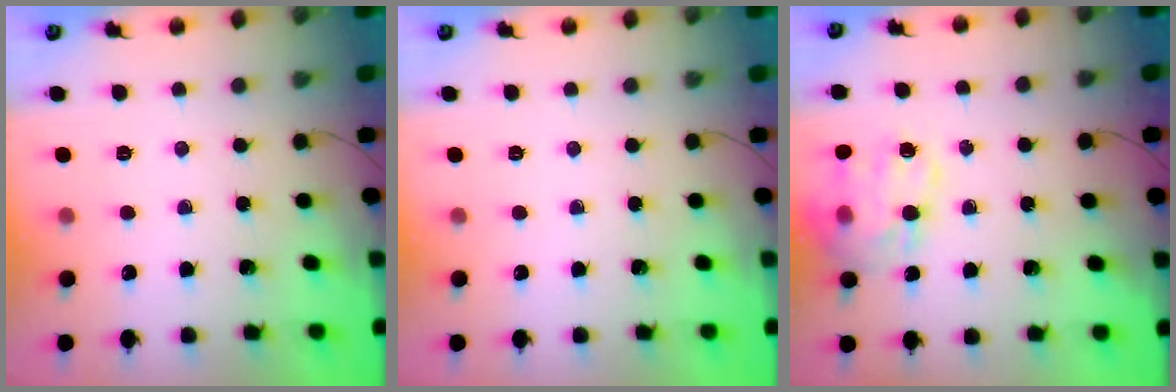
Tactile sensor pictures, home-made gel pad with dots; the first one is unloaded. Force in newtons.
{"total": 0.0}
{"total": 18.7, "press": 18.4, "slide": 3.2}